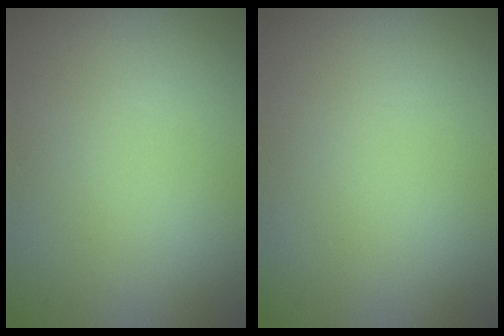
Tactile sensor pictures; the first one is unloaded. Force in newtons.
{"total": 0.0}